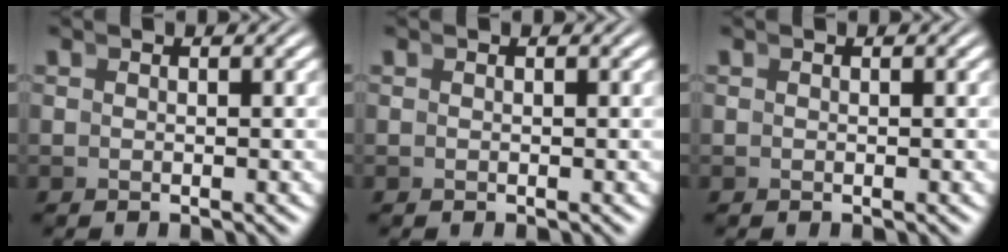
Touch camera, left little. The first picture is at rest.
{"total": 0.0}
{"total": 0.0}